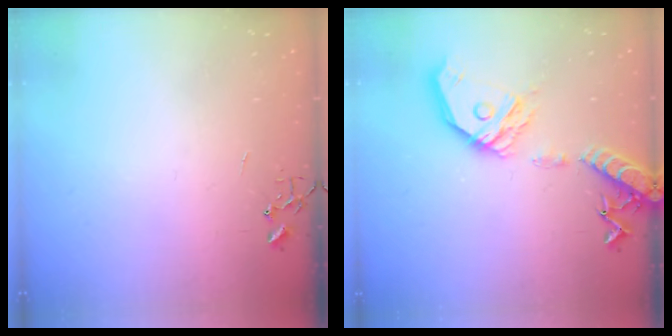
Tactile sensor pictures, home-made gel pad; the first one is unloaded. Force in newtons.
{"total": 20.0, "press": 19.7, "slide": 3.5}